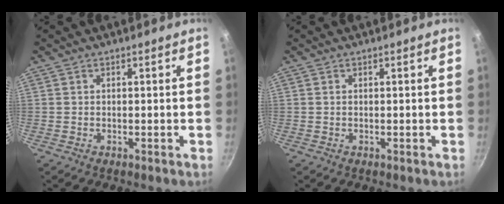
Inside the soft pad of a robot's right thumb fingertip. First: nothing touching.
{"total": 0.0}